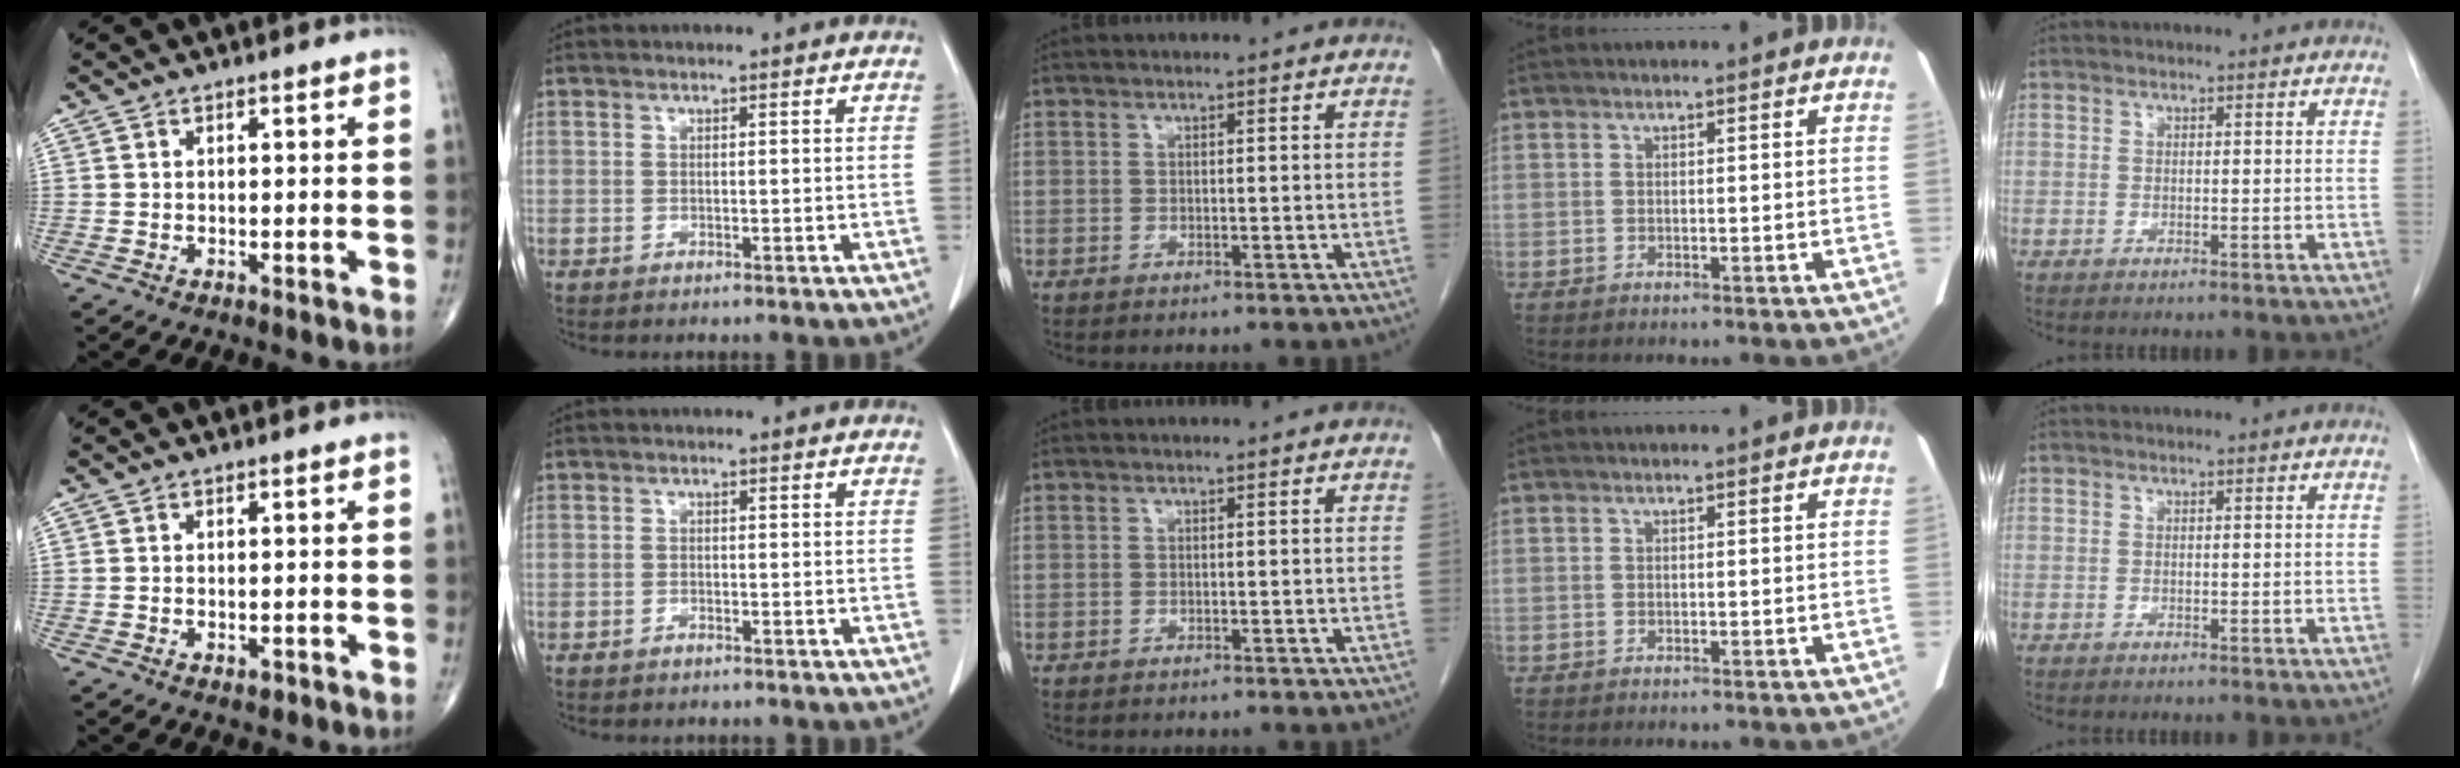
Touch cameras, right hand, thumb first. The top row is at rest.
{"thumb": {"total": 1.3, "force": [-0.7, 0.7, 0.9], "torque": [-0.015, 0.004, -0.007]}, "index": {"total": 0.7, "force": [-0.6, 0.3, 0.2], "torque": [-0.007, 0.000, -0.008]}}